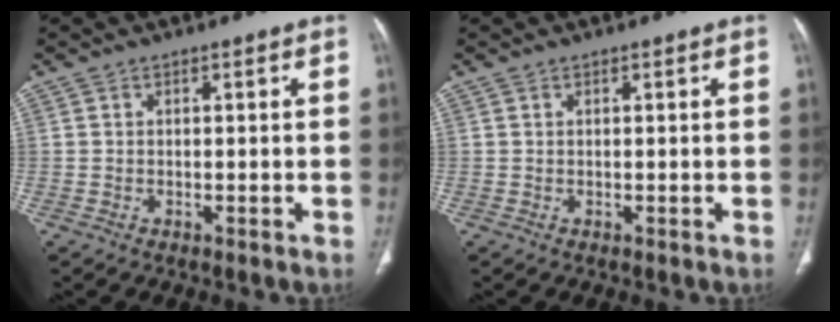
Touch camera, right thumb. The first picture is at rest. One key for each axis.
{"total": 0.0}